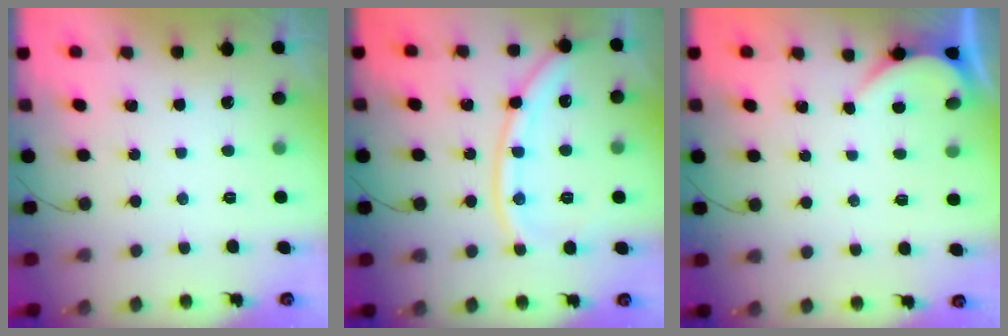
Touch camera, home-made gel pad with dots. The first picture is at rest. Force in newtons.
{"total": 13.0, "press": 12.9, "slide": 1.6}
{"total": 2.3, "press": 2.3, "slide": 0.2}